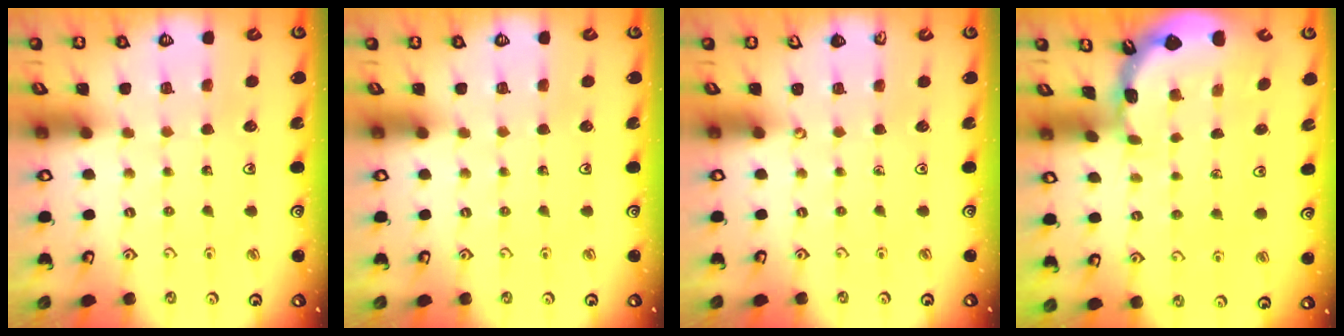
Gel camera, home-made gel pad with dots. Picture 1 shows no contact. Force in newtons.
{"total": 0.0}
{"total": 0.0}
{"total": 1.7, "press": 1.7, "slide": 0.1}